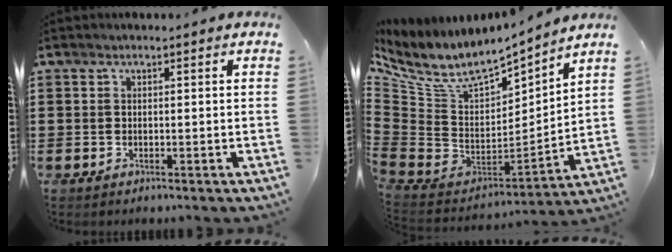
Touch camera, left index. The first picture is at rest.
{"total": 7.7, "force": [5.2, 3.4, 4.6], "torque": [-0.112, -0.038, 0.091]}